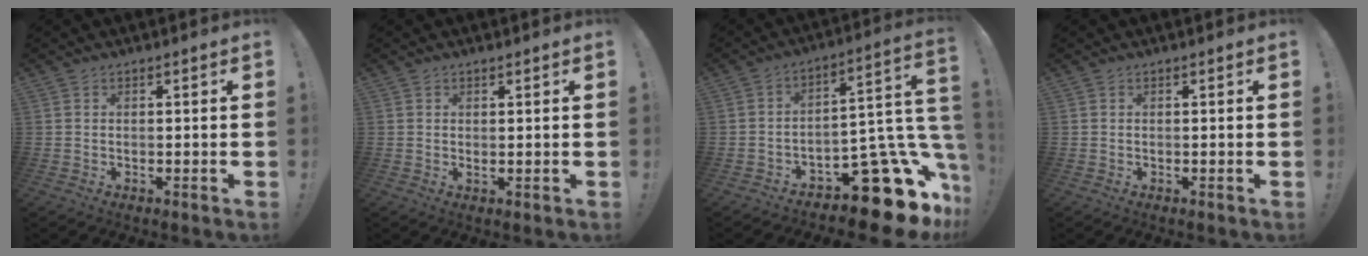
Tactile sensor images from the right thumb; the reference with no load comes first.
{"total": 0.9, "force": [0.6, 0.2, 0.6], "torque": [-0.004, -0.004, 0.010]}
{"total": 18.4, "force": [-10.3, 7.6, 13.1], "torque": [-0.121, 0.048, -0.162]}
{"total": 0.0}